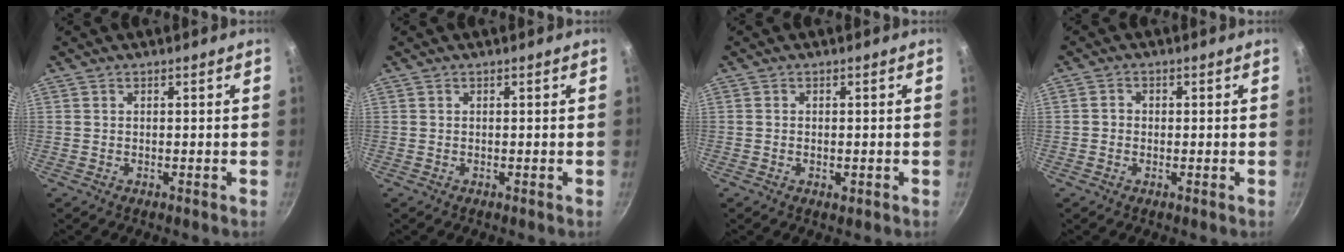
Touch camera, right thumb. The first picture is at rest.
{"total": 0.0}
{"total": 1.4, "force": [-0.4, 0.8, 1.1], "torque": [-0.016, -0.003, -0.006]}
{"total": 1.7, "force": [-0.3, 1.5, 0.7], "torque": [-0.008, 0.005, -0.009]}